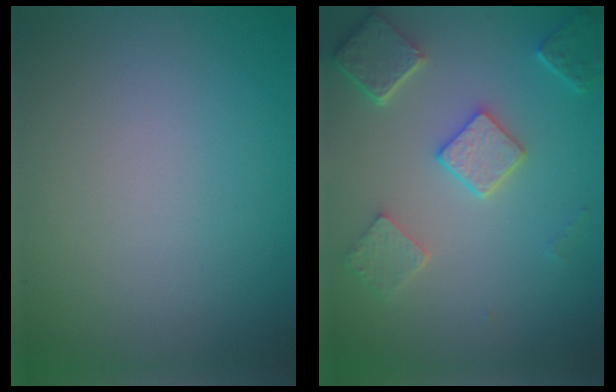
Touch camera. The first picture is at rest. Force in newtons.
{"total": 4.9, "press": 3.9, "slide": 3.0}